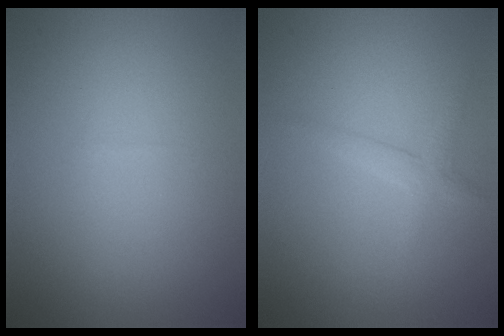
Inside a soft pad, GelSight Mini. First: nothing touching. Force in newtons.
{"total": 1.7, "press": 1.7, "slide": 0.1}